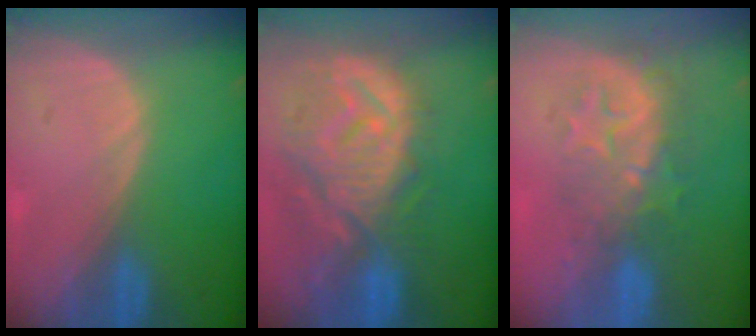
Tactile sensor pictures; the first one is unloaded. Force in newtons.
{"total": 12.6, "press": 11.2, "slide": 5.8}
{"total": 8.8, "press": 7.9, "slide": 4.0}